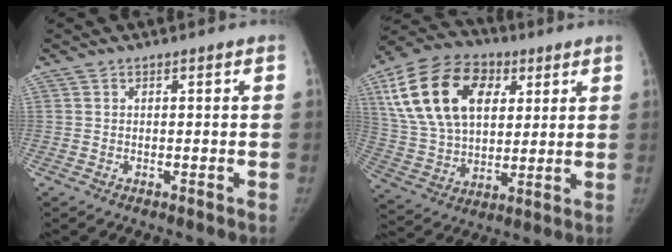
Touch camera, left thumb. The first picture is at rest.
{"total": 22.5, "force": [7.9, 14.9, 15.0], "torque": [-0.273, 0.002, 0.141]}